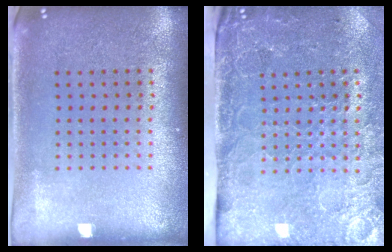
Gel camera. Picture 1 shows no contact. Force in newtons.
{"total": 4.6, "press": 3.7, "slide": 2.7}